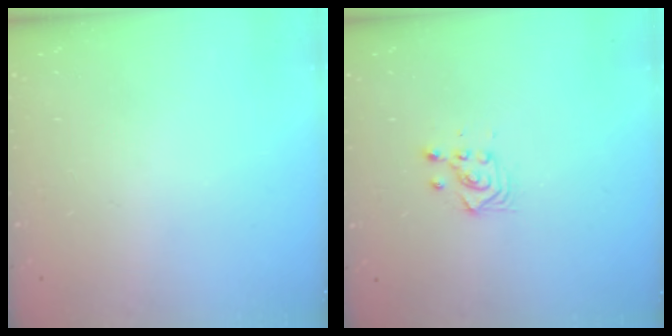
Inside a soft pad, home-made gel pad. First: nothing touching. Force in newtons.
{"total": 3.6, "press": 3.4, "slide": 1.2}